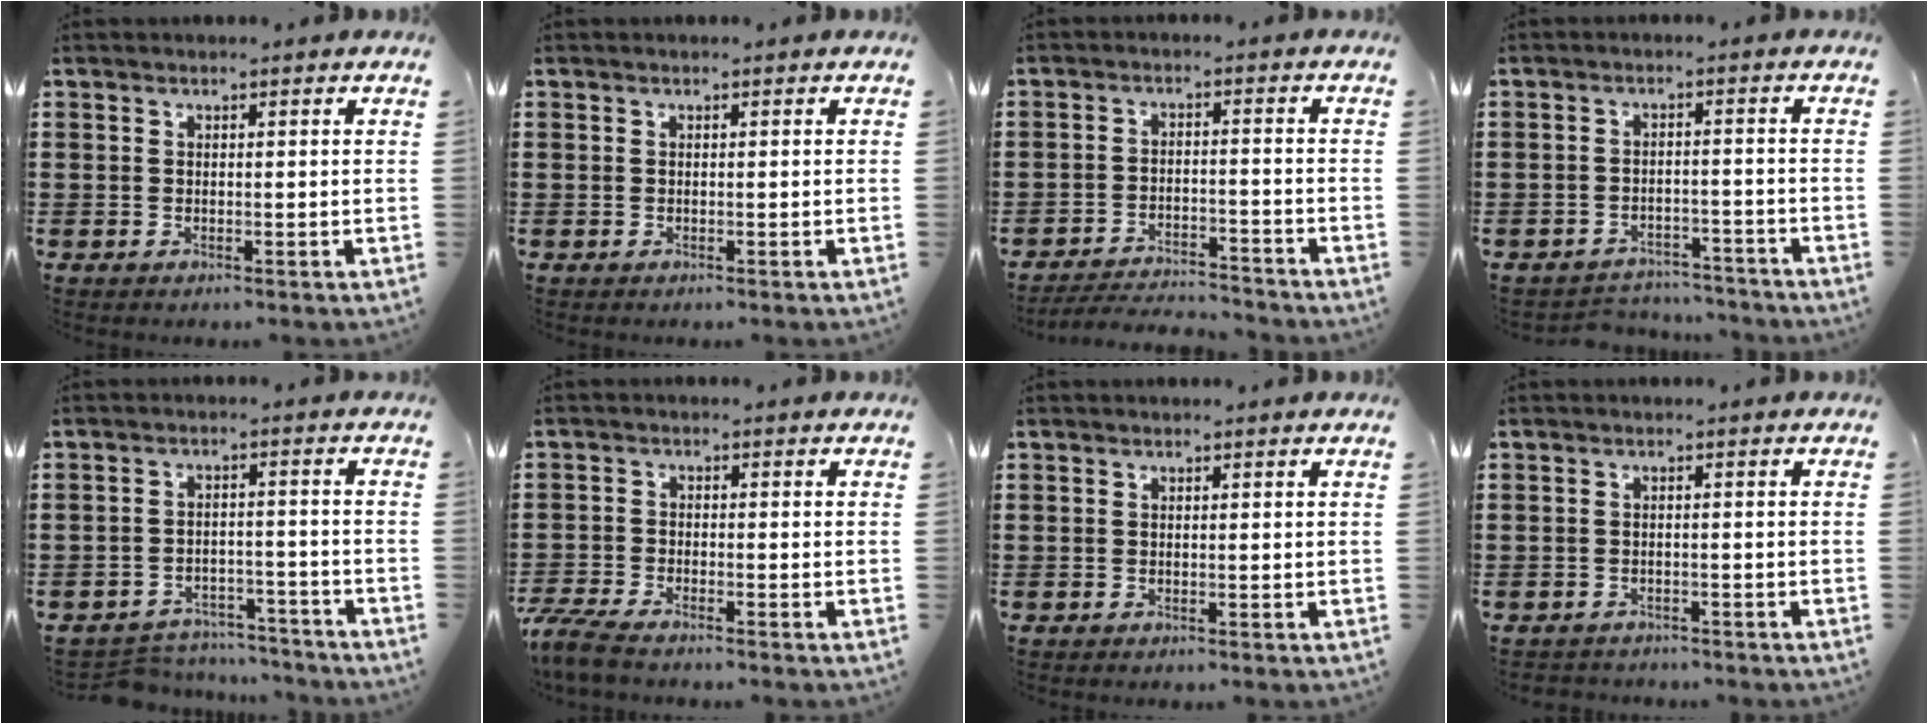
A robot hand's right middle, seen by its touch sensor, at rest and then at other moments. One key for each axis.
{"total": 0.0}
{"total": 4.0, "fx": -3.9, "fy": 0.4, "fz": 0.5, "tx": -0.012, "ty": 0.006, "tz": -0.083}
{"total": 3.3, "fx": -3.3, "fy": 0.6, "fz": -0.1, "tx": -0.007, "ty": 0.001, "tz": -0.070}
{"total": 4.4, "fx": -4.3, "fy": 0.7, "fz": 0.0, "tx": -0.006, "ty": 0.006, "tz": -0.092}
{"total": 4.2, "fx": -3.8, "fy": 0.4, "fz": 1.7, "tx": -0.056, "ty": -0.012, "tz": -0.082}
{"total": 0.0}
{"total": 1.3, "fx": -1.3, "fy": 0.3, "fz": -0.2, "tx": -0.001, "ty": 0.000, "tz": -0.030}